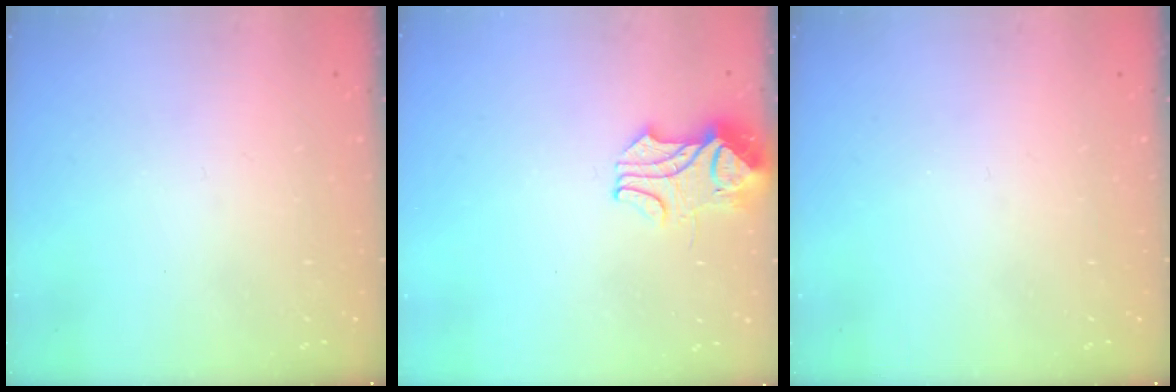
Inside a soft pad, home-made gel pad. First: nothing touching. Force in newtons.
{"total": 2.1, "press": 1.9, "slide": 0.9}
{"total": 0.0}